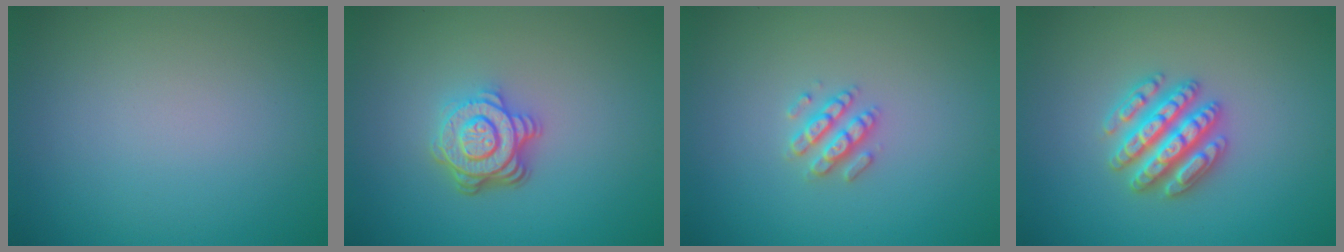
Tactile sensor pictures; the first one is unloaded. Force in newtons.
{"total": 4.4, "press": 3.3, "slide": 3.0}
{"total": 2.5, "press": 2.4, "slide": 0.5}
{"total": 4.7, "press": 4.6, "slide": 0.8}